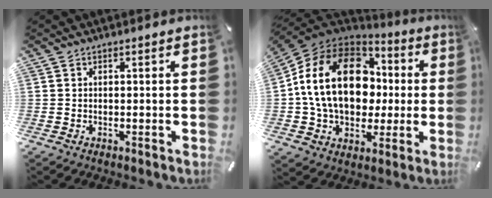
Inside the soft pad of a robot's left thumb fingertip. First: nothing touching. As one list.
[{"total": 22.0, "force": [2.2, 16.3, 14.6], "torque": [-0.301, 0.022, 0.041]}]